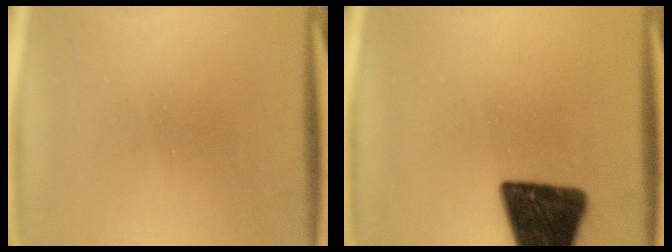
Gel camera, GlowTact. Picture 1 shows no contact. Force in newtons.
{"total": 16.3}